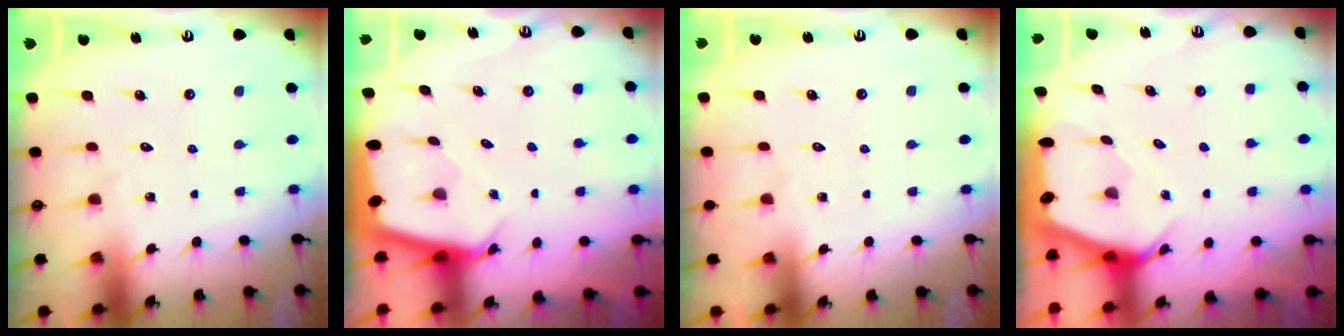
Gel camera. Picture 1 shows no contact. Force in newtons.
{"total": 2.4, "press": 2.4, "slide": 0.2}
{"total": 0.0}
{"total": 2.4, "press": 2.4, "slide": 0.3}